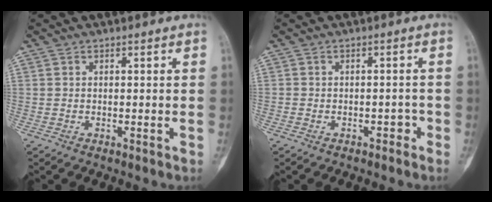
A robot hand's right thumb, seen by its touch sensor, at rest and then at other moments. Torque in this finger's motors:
{"motor_torque": [0.06, -0.40, -0.16, -0.06, -0.03]}